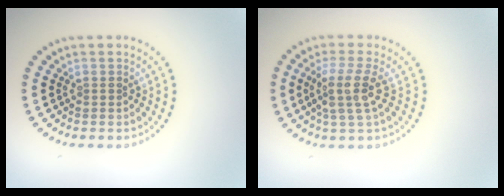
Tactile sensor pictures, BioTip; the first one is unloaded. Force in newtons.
{"total": 3.5, "press": 2.7, "slide": 2.2}